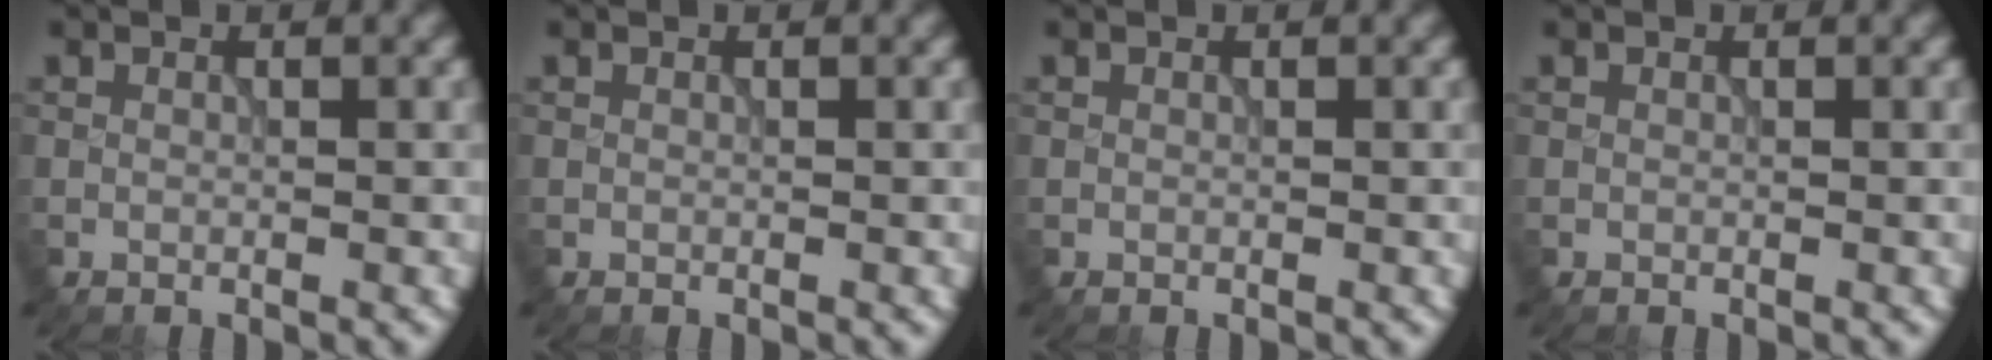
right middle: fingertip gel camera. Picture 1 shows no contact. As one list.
[{"total": 0.0}, {"total": 0.0}, {"total": 0.0}]